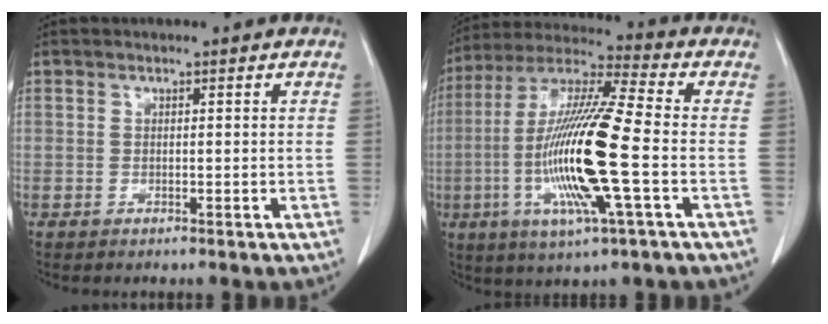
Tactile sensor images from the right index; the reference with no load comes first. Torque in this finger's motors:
{"motor_torque": [2.14, 0.00, 0.57, 0.19]}